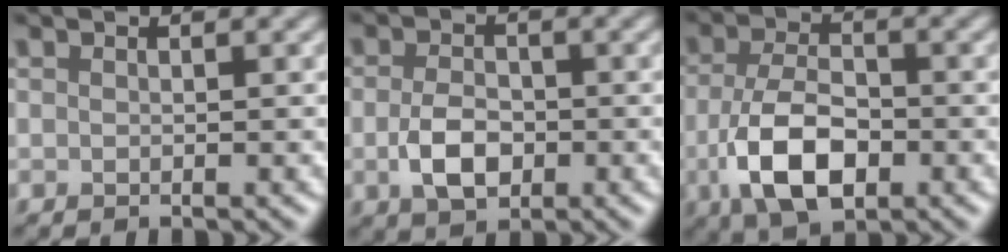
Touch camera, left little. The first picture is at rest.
{"total": 3.9, "force": [-1.0, 2.6, 2.7], "torque": [-0.060, -0.005, -0.022]}
{"total": 7.0, "force": [-2.3, 3.7, 5.4], "torque": [-0.121, -0.010, -0.044]}